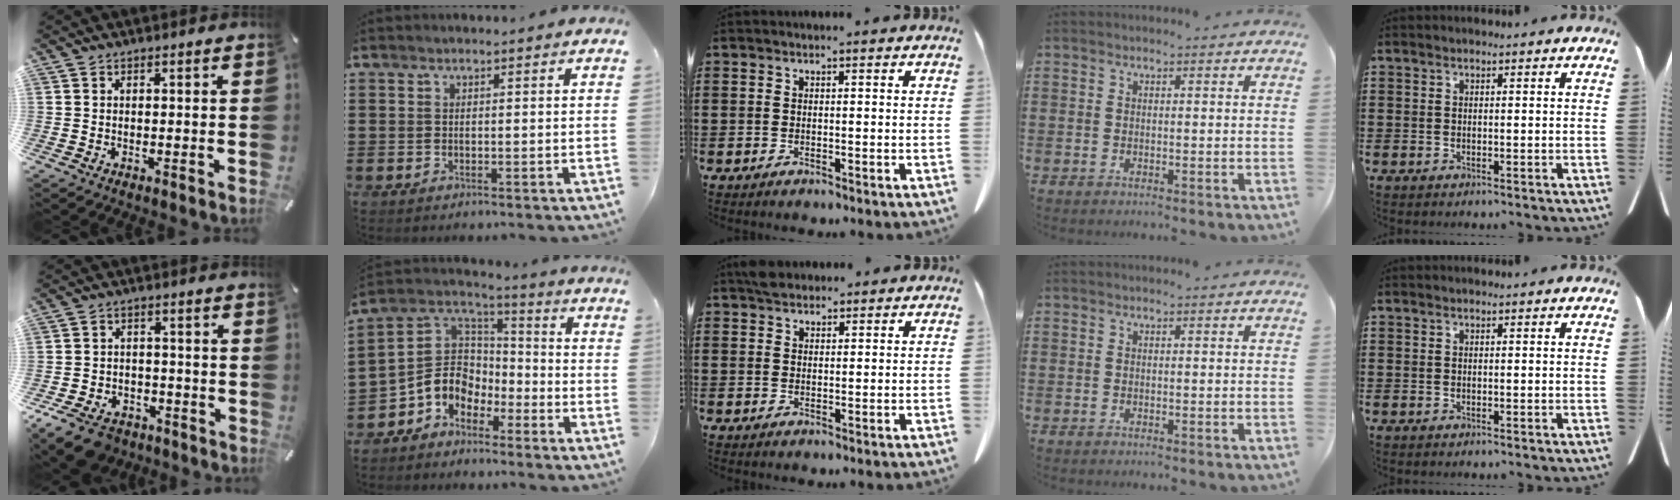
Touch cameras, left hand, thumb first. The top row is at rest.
{"thumb": {"total": 9.0, "force": [-6.4, 5.1, 3.7], "torque": [-0.074, 0.037, -0.120]}, "index": {"total": 7.5, "force": [-3.6, 6.3, 1.8], "torque": [-0.068, 0.005, -0.074]}, "middle": {"total": 2.3, "force": [2.0, 0.9, 0.5], "torque": [-0.016, 0.005, 0.040]}}